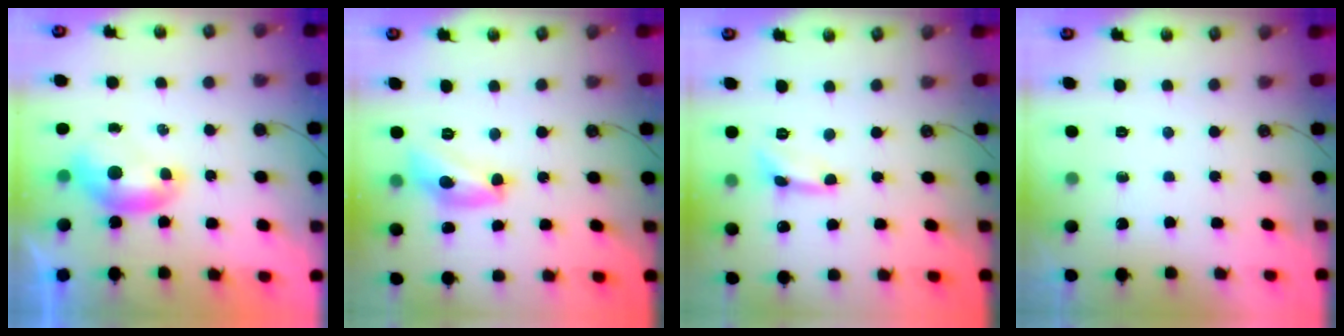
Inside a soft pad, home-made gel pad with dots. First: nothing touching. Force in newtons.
{"total": 9.1, "press": 9.1, "slide": 0.7}
{"total": 1.6, "press": 1.5, "slide": 0.4}
{"total": 0.0}